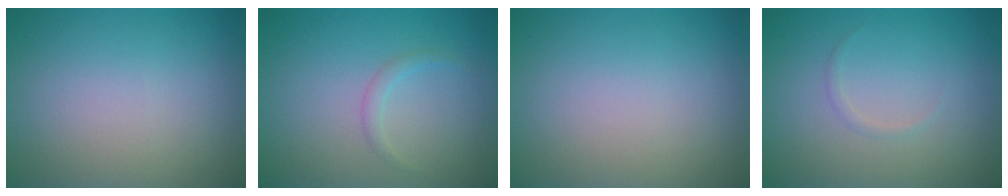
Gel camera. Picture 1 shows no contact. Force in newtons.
{"total": 1.0, "press": 1.0, "slide": 0.0}
{"total": 0.0}
{"total": 0.5, "press": 0.5, "slide": 0.0}